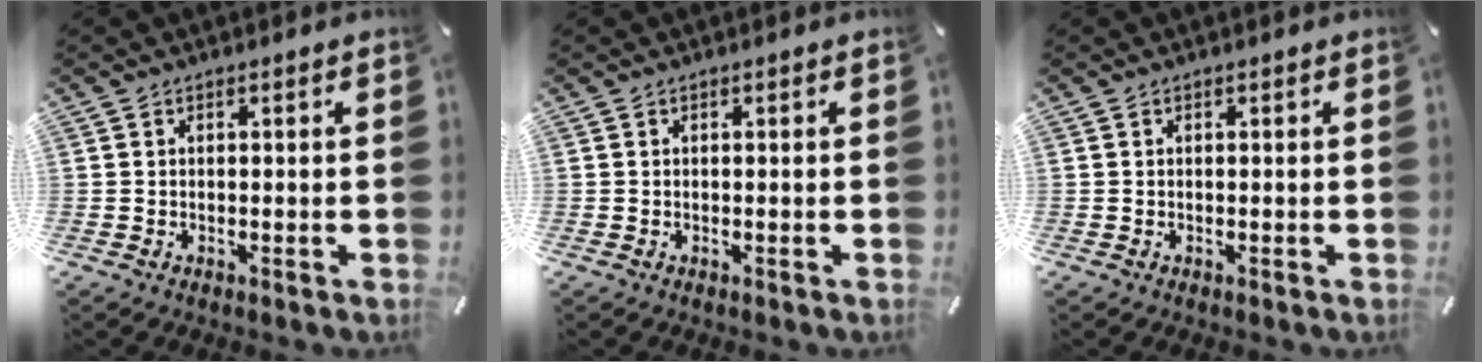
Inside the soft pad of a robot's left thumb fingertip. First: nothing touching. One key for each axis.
{"total": 0.0}
{"total": 0.0}